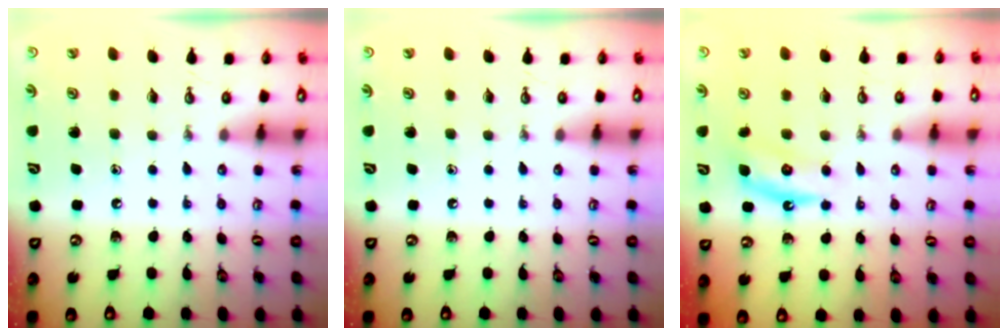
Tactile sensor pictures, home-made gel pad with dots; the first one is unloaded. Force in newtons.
{"total": 0.0}
{"total": 5.7, "press": 5.6, "slide": 0.4}